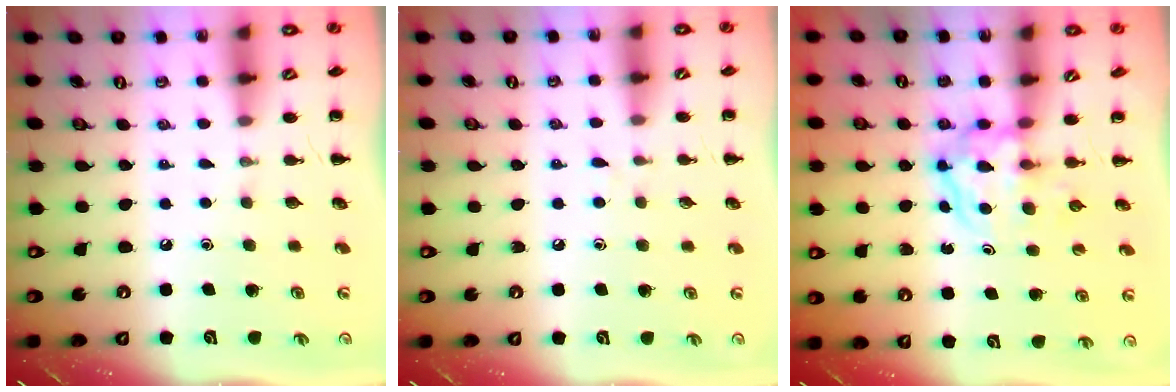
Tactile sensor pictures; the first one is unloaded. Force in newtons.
{"total": 2.8, "press": 2.4, "slide": 1.4}
{"total": 3.9, "press": 3.9, "slide": 0.4}